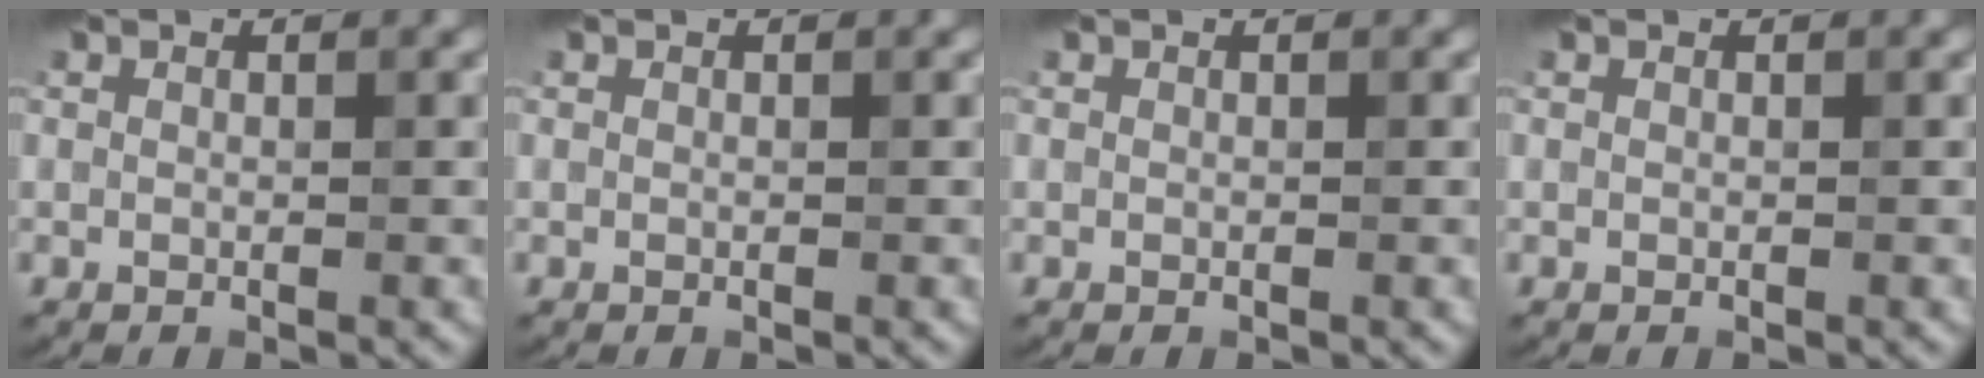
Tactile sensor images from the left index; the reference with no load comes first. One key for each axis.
{"total": 0.0}
{"total": 0.0}
{"total": 0.0}